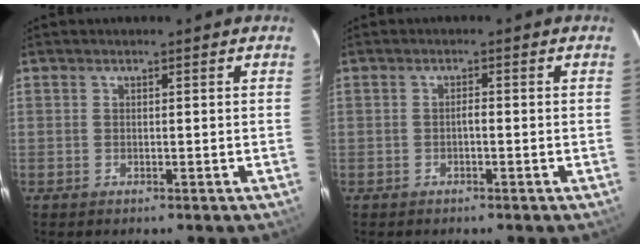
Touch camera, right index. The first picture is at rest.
{"total": 0.9, "force": [-0.5, 0.3, 0.7], "torque": [-0.011, 0.006, -0.010]}